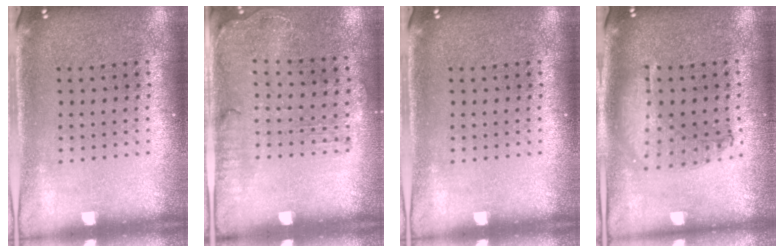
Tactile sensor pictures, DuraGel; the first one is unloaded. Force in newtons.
{"total": 1.6, "press": 1.4, "slide": 0.8}
{"total": 0.0}
{"total": 1.0, "press": 0.9, "slide": 0.3}